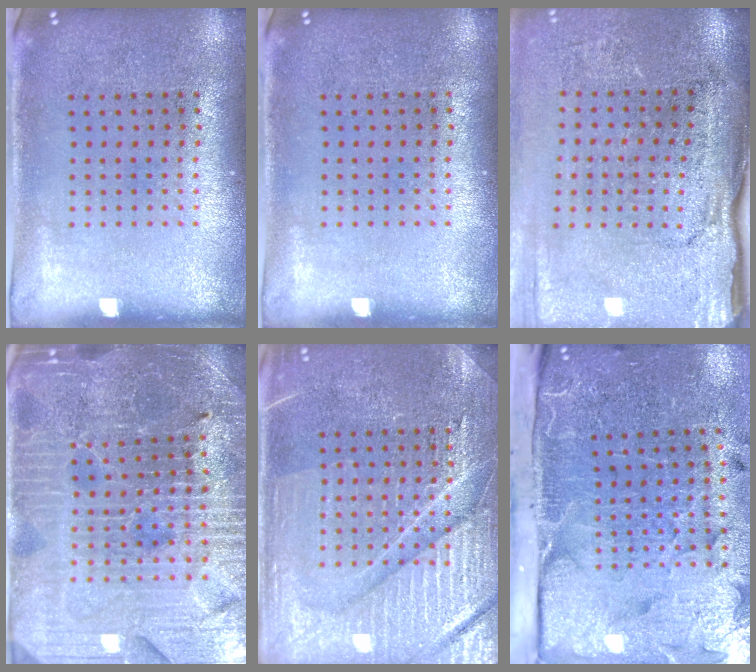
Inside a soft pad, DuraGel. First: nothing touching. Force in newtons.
{"total": 0.0}
{"total": 4.2, "press": 3.6, "slide": 2.2}
{"total": 4.8, "press": 4.5, "slide": 1.6}
{"total": 4.3, "press": 4.2, "slide": 0.5}
{"total": 5.2, "press": 4.0, "slide": 3.3}